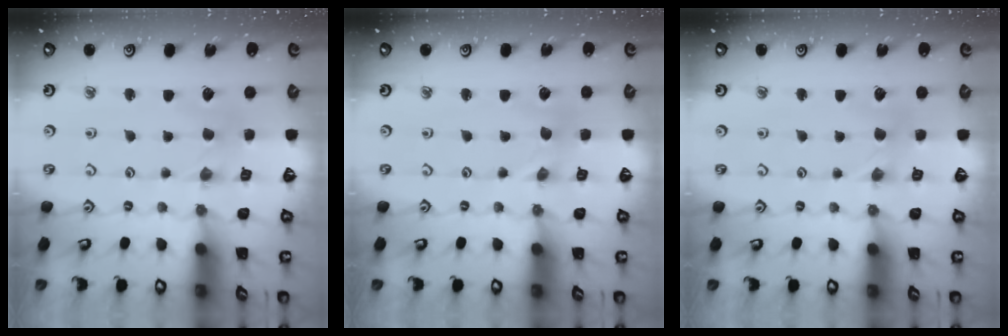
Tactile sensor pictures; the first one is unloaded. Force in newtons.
{"total": 0.0}
{"total": 2.1, "press": 2.0, "slide": 0.4}